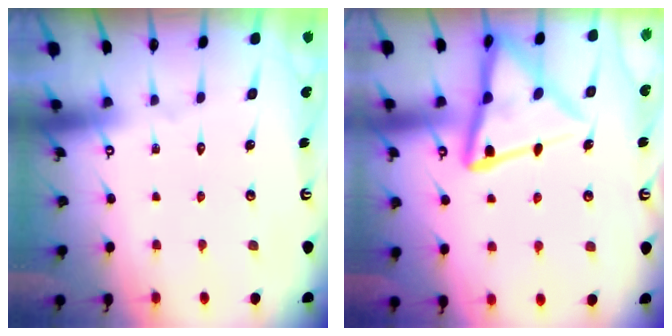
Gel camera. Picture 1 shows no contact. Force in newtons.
{"total": 16.8, "press": 16.7, "slide": 1.6}